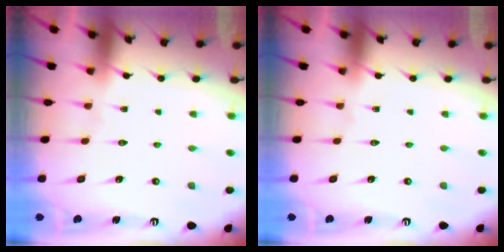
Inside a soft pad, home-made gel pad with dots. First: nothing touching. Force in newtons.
{"total": 0.0}